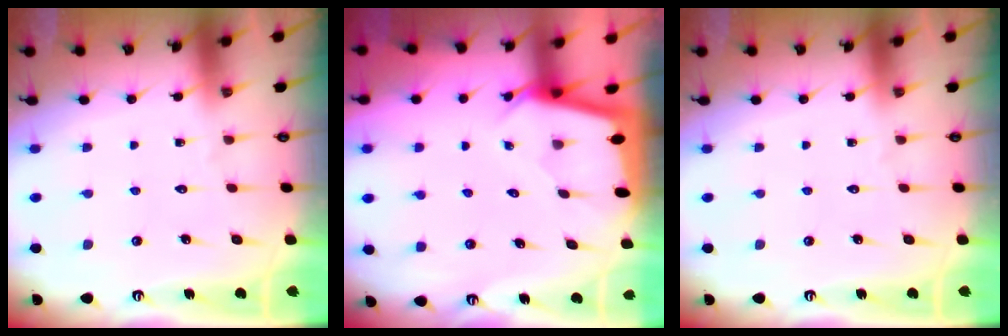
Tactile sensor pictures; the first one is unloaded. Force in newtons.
{"total": 2.3, "press": 2.3, "slide": 0.1}
{"total": 0.0}